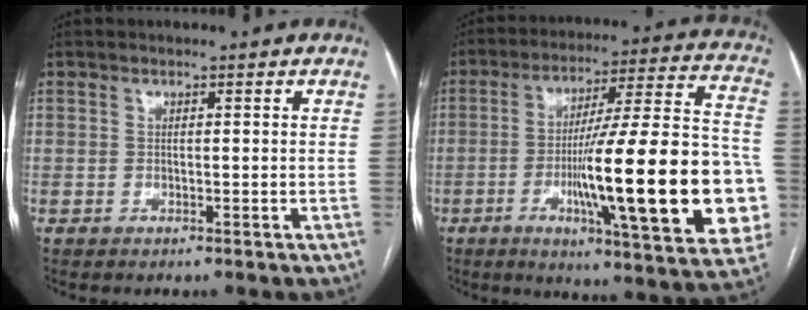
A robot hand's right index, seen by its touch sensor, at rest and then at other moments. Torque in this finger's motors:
{"motor_torque": [2.14, 0.00, 1.05, 0.21]}